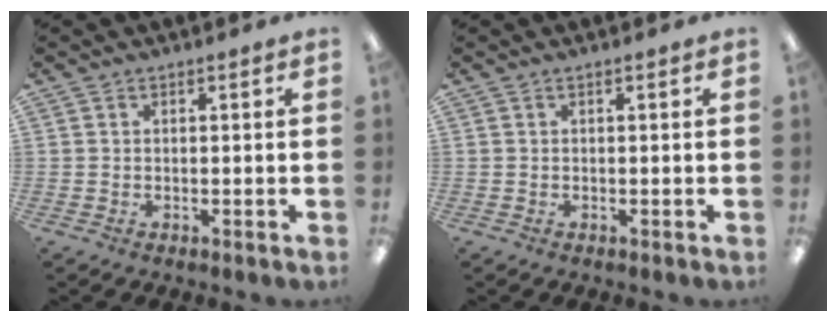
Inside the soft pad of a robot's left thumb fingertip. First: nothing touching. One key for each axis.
{"total": 0.0}